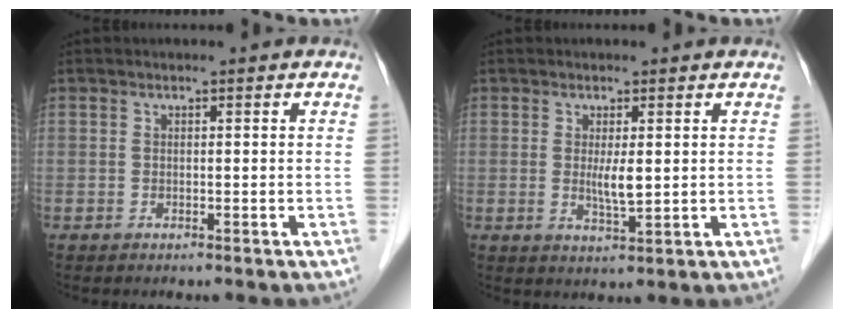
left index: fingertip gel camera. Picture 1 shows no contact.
{"total": 3.2, "force": [0.4, 0.5, 3.1], "torque": [-0.062, -0.007, 0.010]}